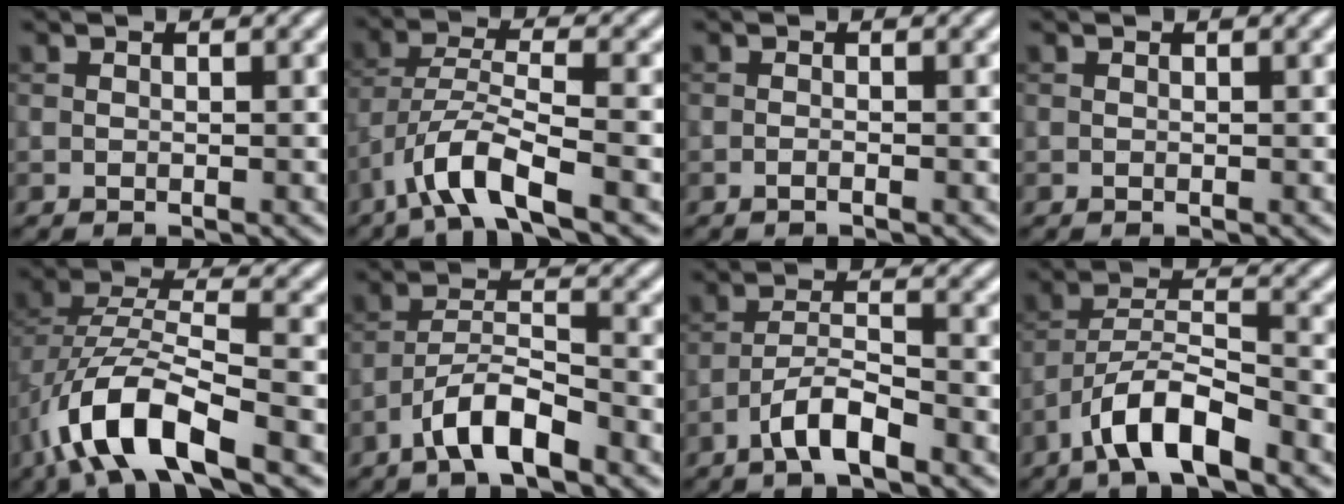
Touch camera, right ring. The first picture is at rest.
{"total": 5.7, "force": [-3.5, 1.4, 4.3], "torque": [-0.083, 0.002, -0.075]}
{"total": 0.7, "force": [-0.3, 0.2, 0.6], "torque": [-0.009, -0.002, -0.011]}
{"total": 0.0}
{"total": 9.7, "force": [-5.0, 3.8, 7.3], "torque": [-0.149, 0.004, -0.100]}
{"total": 5.0, "force": [-3.4, 1.2, 3.4], "torque": [-0.061, 0.010, -0.069]}
{"total": 4.0, "force": [-2.7, 0.8, 2.8], "torque": [-0.055, 0.012, -0.058]}
{"total": 6.1, "force": [-4.1, 1.5, 4.2], "torque": [-0.072, 0.009, -0.077]}